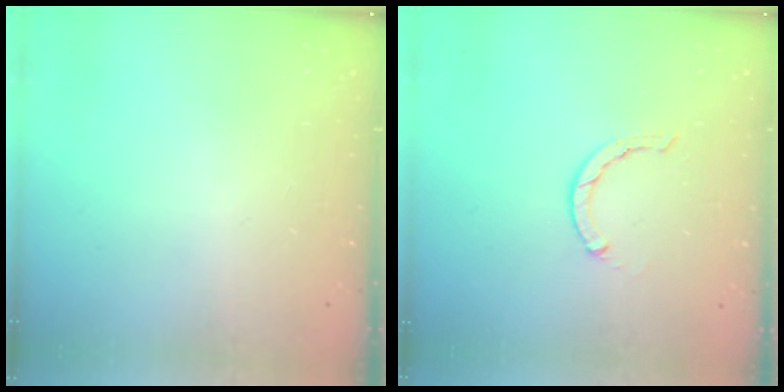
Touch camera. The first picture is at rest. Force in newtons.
{"total": 1.2, "press": 1.2, "slide": 0.2}